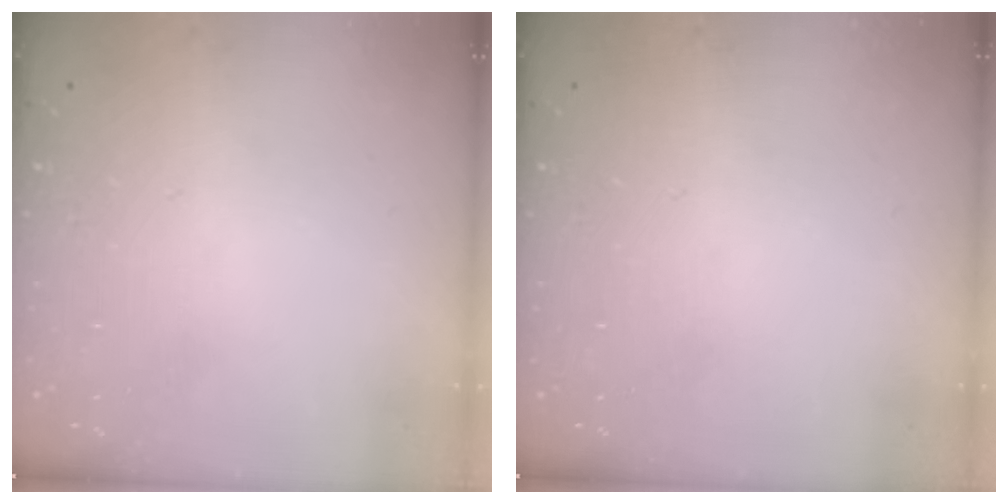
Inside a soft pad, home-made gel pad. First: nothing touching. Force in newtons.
{"total": 0.0}